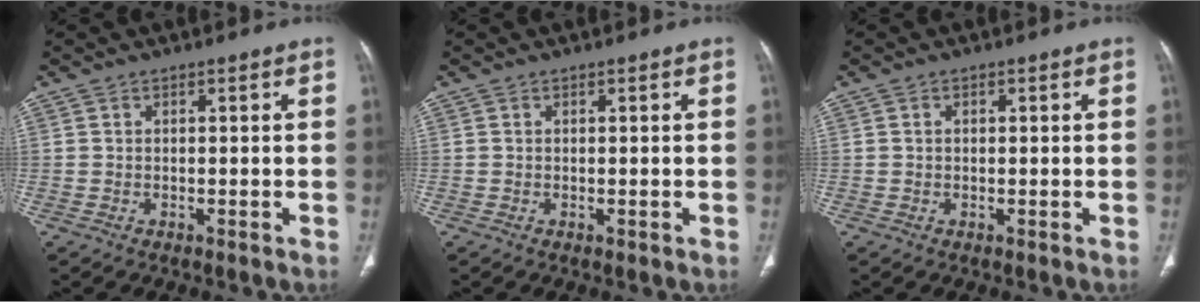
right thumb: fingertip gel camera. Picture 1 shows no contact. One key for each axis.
{"total": 0.0}
{"total": 0.6, "fx": 0.1, "fy": 0.4, "fz": 0.4, "tx": -0.007, "ty": 0.001, "tz": 0.001}